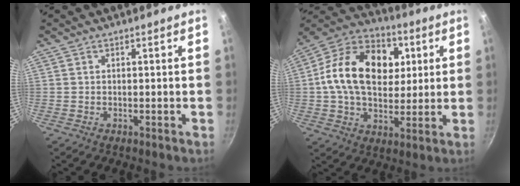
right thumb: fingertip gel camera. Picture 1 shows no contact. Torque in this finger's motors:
{"motor_torque": [-0.80, 1.58, 0.97, -0.80, 0.25]}